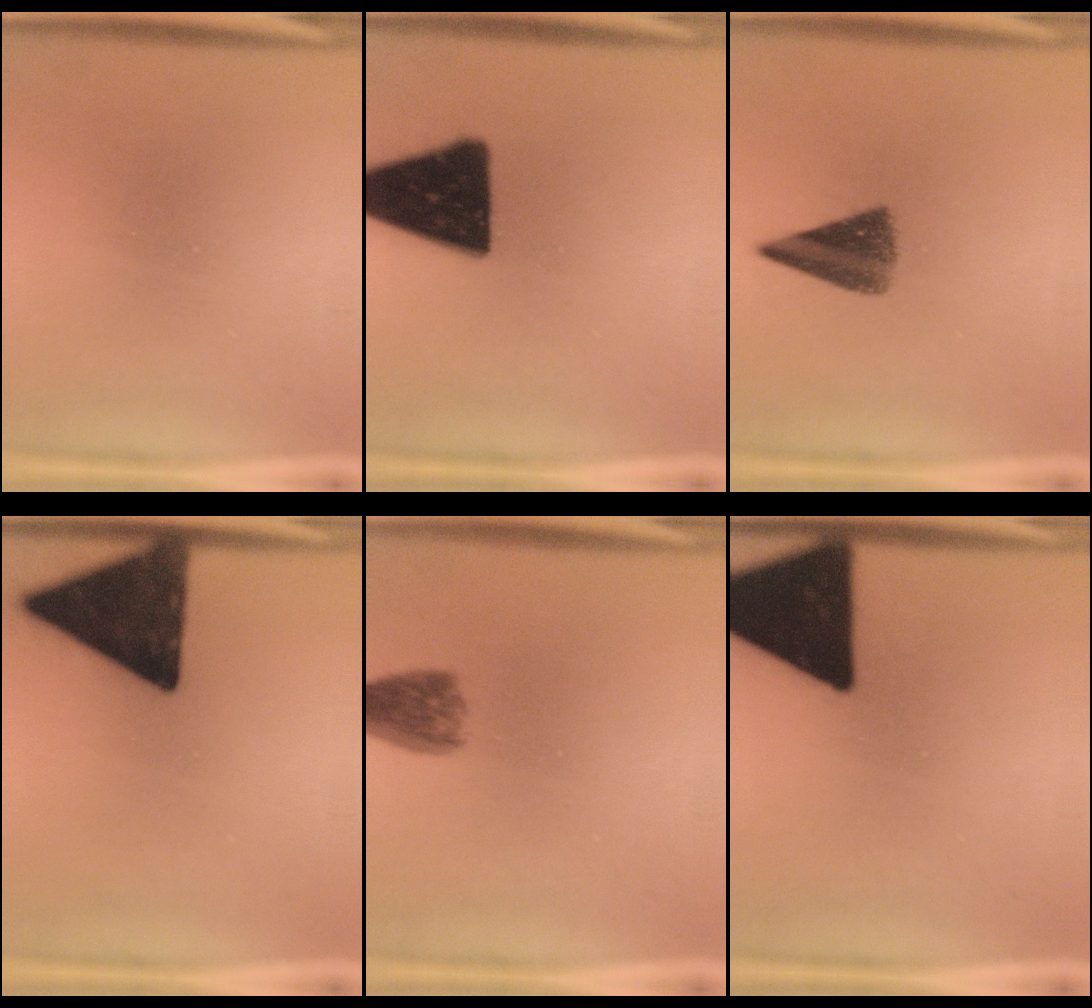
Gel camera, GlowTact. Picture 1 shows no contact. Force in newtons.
{"total": 18.5}
{"total": 6.9}
{"total": 17.2}
{"total": 4.6}
{"total": 18.7}